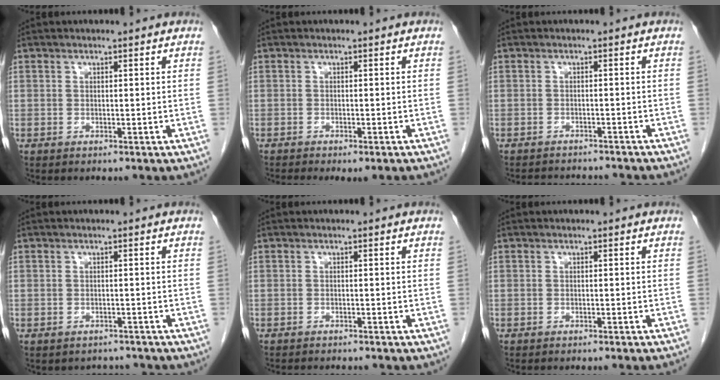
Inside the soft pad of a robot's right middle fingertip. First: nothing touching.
{"total": 5.1, "force": [-4.2, 1.1, 2.7], "torque": [-0.026, -0.009, -0.056]}
{"total": 7.5, "force": [-7.1, 1.2, 2.0], "torque": [-0.025, -0.002, -0.089]}
{"total": 2.0, "force": [-1.8, 0.9, -0.3], "torque": [0.001, -0.001, -0.026]}
{"total": 5.6, "force": [-5.2, 0.9, 2.0], "torque": [-0.022, -0.007, -0.065]}
{"total": 5.1, "force": [-4.6, -0.6, 2.0], "torque": [-0.013, -0.007, -0.057]}